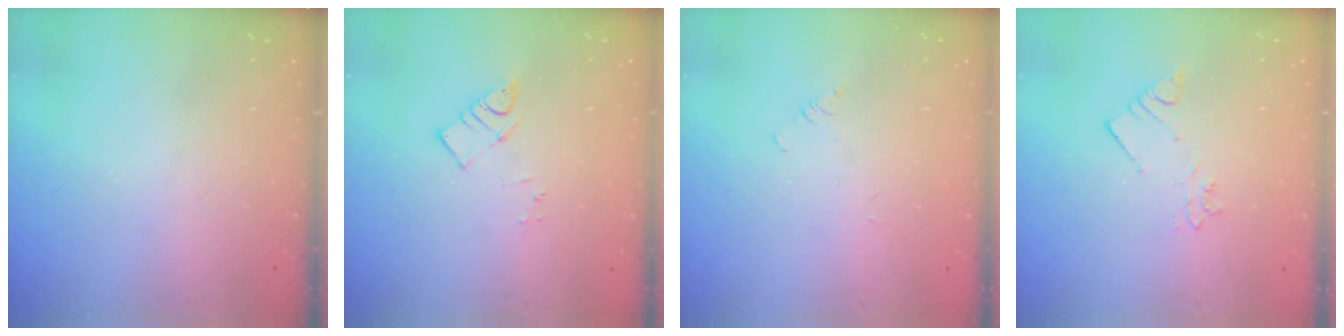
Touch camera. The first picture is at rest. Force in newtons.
{"total": 4.4, "press": 4.4, "slide": 0.3}
{"total": 1.3, "press": 1.3, "slide": 0.2}
{"total": 2.3, "press": 2.3, "slide": 0.3}